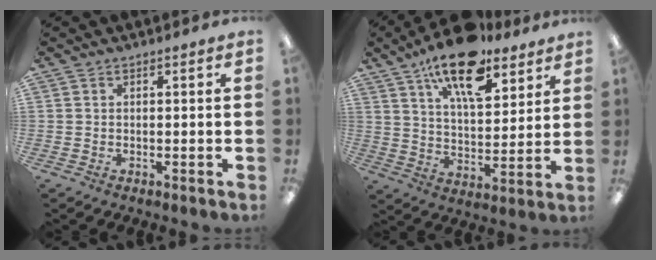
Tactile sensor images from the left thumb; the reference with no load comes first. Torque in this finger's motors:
{"motor_torque": [0.59, 0.64, 1.66, -1.12, 0.35]}